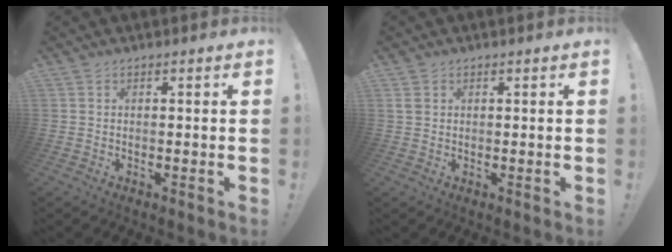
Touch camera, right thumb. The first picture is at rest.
{"total": 1.8, "force": [0.8, 1.5, 0.6], "torque": [-0.004, -0.001, 0.015]}